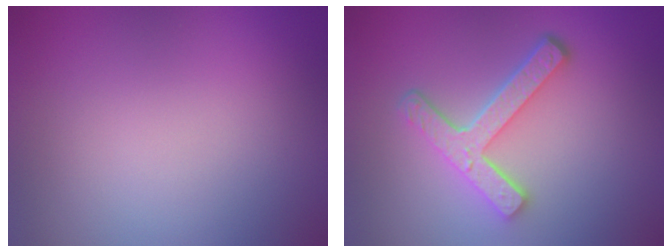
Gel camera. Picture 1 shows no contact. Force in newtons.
{"total": 4.6, "press": 3.4, "slide": 3.0}